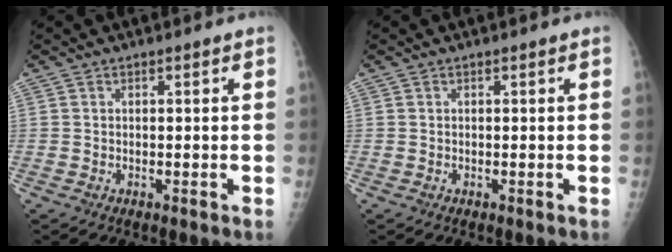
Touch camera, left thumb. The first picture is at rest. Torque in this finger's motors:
{"motor_torque": [-0.06, -0.06, -0.04, 0.03, 0.00]}